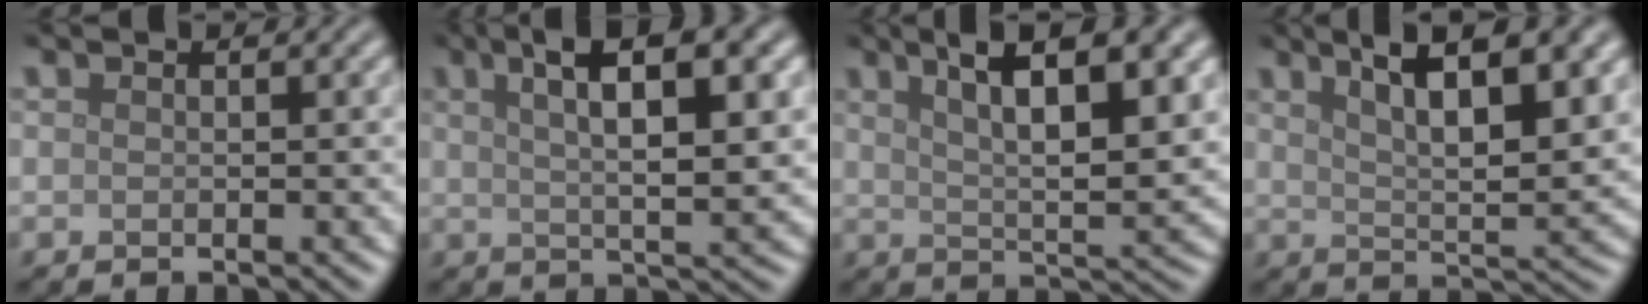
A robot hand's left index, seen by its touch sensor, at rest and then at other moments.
{"total": 7.4, "force": [2.8, 1.9, 6.6], "torque": [-0.094, 0.007, 0.043]}
{"total": 8.6, "force": [4.1, 2.5, 7.1], "torque": [-0.103, 0.009, 0.067]}
{"total": 9.3, "force": [4.8, 2.8, 7.4], "torque": [-0.103, 0.012, 0.073]}